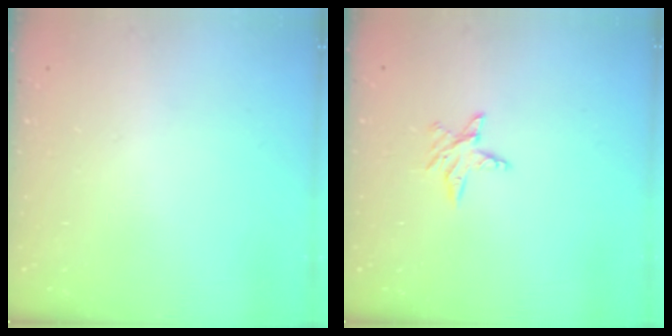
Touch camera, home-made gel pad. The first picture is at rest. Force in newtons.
{"total": 4.0, "press": 4.0, "slide": 0.5}